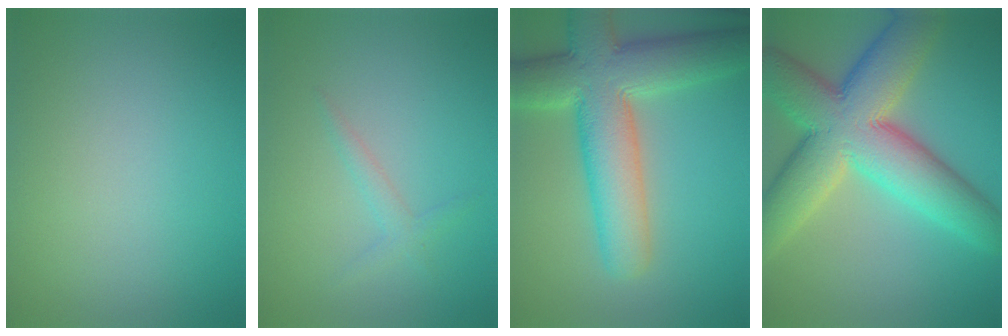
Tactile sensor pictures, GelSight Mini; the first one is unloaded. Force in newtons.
{"total": 1.3, "press": 1.3, "slide": 0.1}
{"total": 10.3, "press": 10.3, "slide": 0.7}
{"total": 12.6, "press": 12.5, "slide": 0.7}